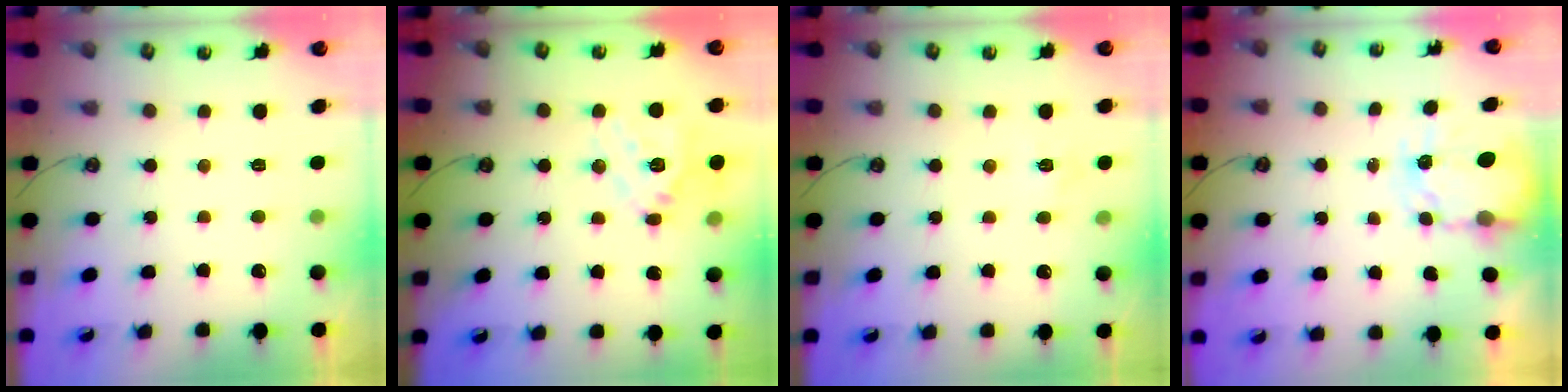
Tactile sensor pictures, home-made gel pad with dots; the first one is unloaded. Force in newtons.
{"total": 17.3, "press": 17.1, "slide": 2.6}
{"total": 6.6, "press": 6.5, "slide": 0.6}
{"total": 3.7, "press": 3.7, "slide": 0.3}